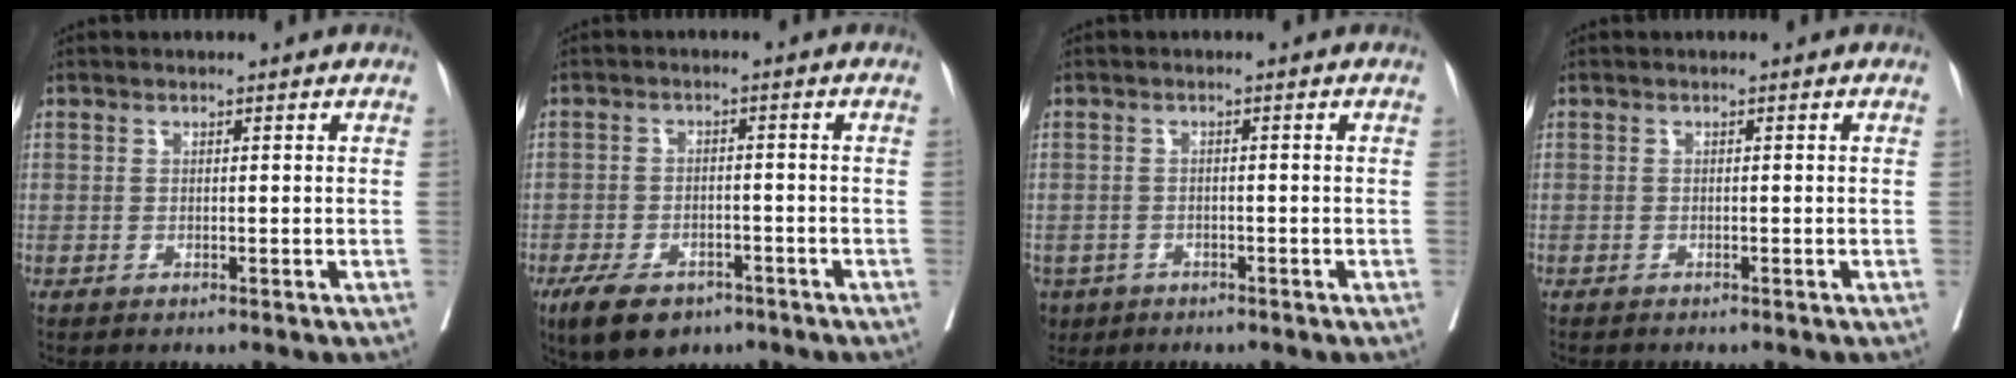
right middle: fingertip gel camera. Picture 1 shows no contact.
{"total": 8.3, "force": [-5.6, 4.3, 4.4], "torque": [-0.077, -0.003, -0.088]}
{"total": 4.5, "force": [-2.9, 3.3, 0.9], "torque": [-0.017, 0.003, -0.046]}
{"total": 1.2, "force": [-1.1, 0.2, 0.4], "torque": [-0.009, -0.002, -0.016]}